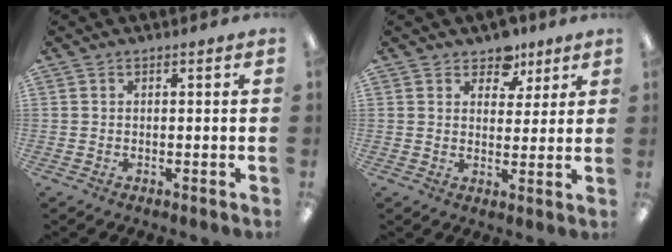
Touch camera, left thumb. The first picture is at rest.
{"total": 7.0, "force": [4.9, 4.6, 1.9], "torque": [-0.021, -0.026, 0.086]}